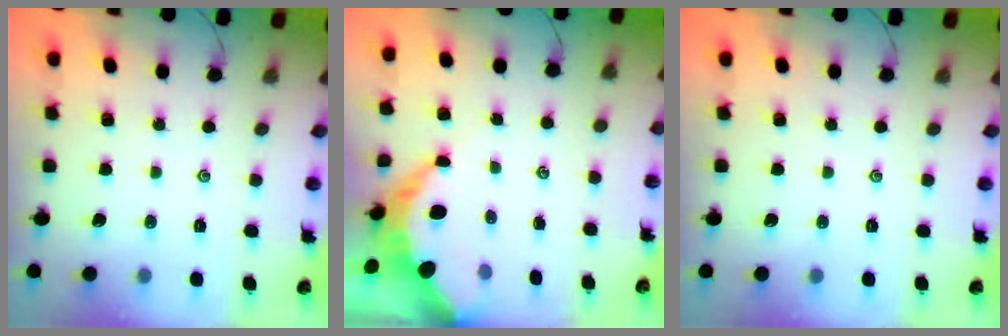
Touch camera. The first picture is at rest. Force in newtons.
{"total": 6.6, "press": 6.6, "slide": 0.7}
{"total": 0.0}